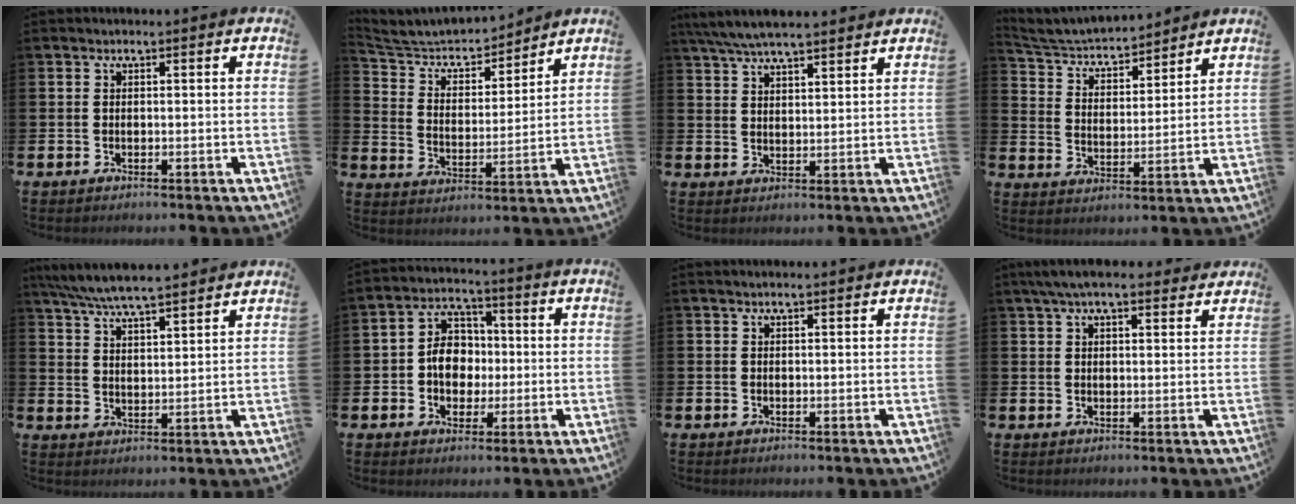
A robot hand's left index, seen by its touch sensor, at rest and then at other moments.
{"total": 6.0, "force": [5.7, 1.5, 0.9], "torque": [-0.051, -0.043, 0.096]}
{"total": 6.2, "force": [5.8, 0.8, 2.0], "torque": [-0.058, -0.016, 0.107]}
{"total": 5.1, "force": [4.9, 1.1, 0.8], "torque": [-0.042, -0.038, 0.081]}
{"total": 6.6, "force": [6.3, 0.4, 1.9], "torque": [-0.058, -0.030, 0.114]}
{"total": 6.1, "force": [-0.1, 5.1, 3.3], "torque": [-0.060, 0.012, -0.007]}
{"total": 0.7, "force": [0.7, 0.0, 0.2], "torque": [0.000, -0.001, 0.011]}
{"total": 5.2, "force": [4.5, 1.3, 2.3], "torque": [-0.050, -0.008, 0.083]}